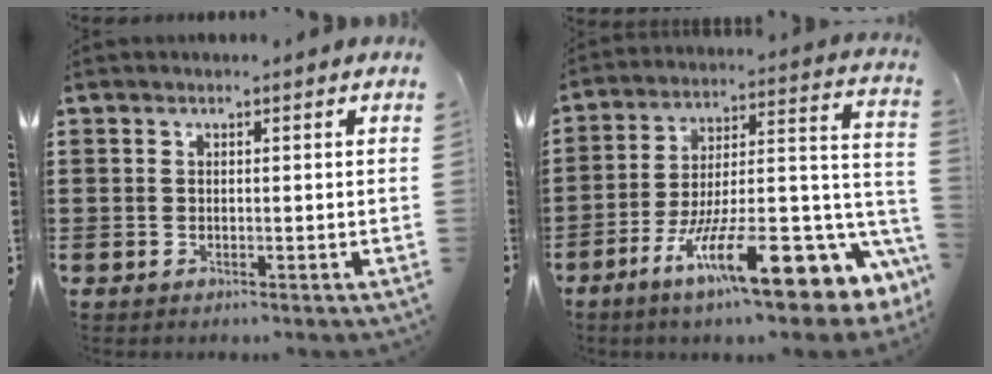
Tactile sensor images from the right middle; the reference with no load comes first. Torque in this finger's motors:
{"motor_torque": [2.14, 0.00, 1.05, 0.21]}